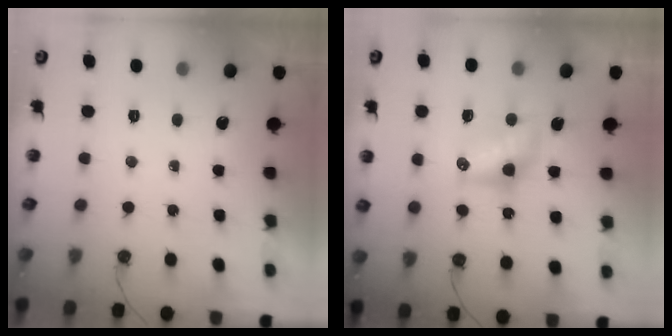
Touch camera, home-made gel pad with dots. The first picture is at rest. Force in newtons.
{"total": 9.8, "press": 8.8, "slide": 4.4}